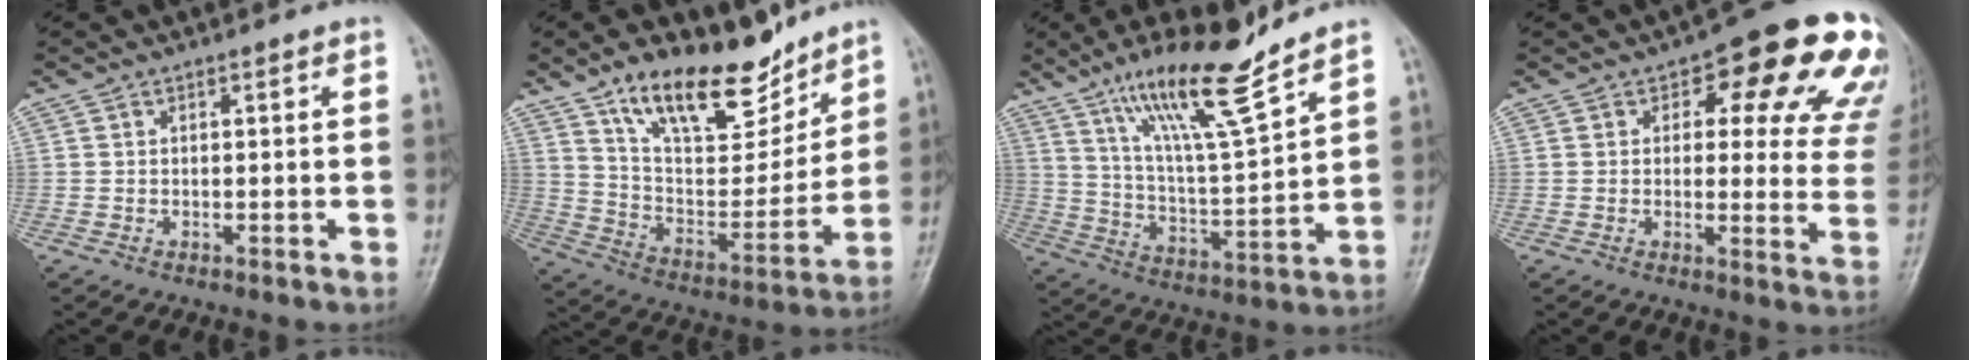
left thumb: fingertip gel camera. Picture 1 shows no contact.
{"total": 19.1, "force": [13.6, 8.0, 10.7], "torque": [-0.123, -0.078, 0.240]}
{"total": 16.1, "force": [11.8, 1.8, 10.8], "torque": [-0.180, -0.069, 0.214]}
{"total": 18.9, "force": [8.4, 8.6, 14.6], "torque": [-0.120, -0.013, 0.089]}